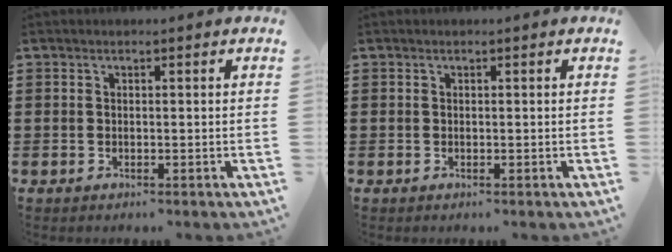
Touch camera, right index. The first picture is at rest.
{"total": 0.0}